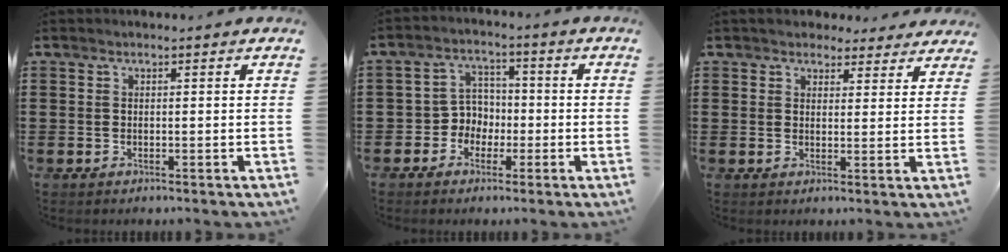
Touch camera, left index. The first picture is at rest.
{"total": 4.6, "force": [-1.9, 4.1, 1.0], "torque": [-0.036, 0.011, -0.041]}
{"total": 3.2, "force": [2.9, 1.2, 0.4], "torque": [-0.010, -0.007, 0.054]}